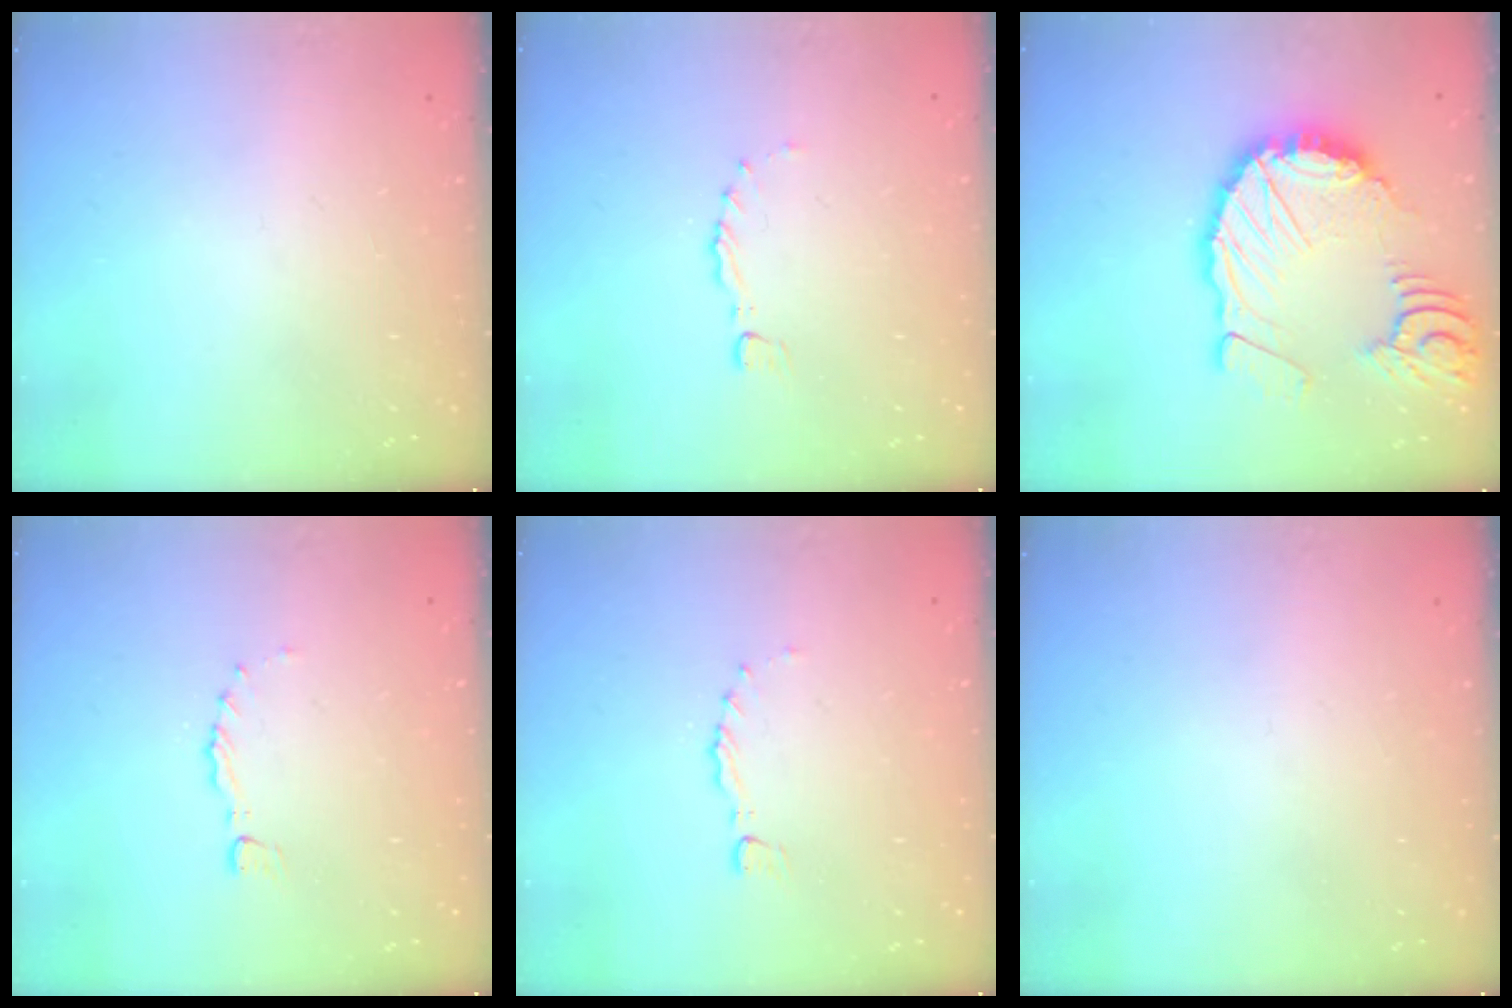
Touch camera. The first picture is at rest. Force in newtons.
{"total": 0.0}
{"total": 18.6, "press": 18.4, "slide": 2.6}
{"total": 0.0}
{"total": 0.0}
{"total": 0.0}